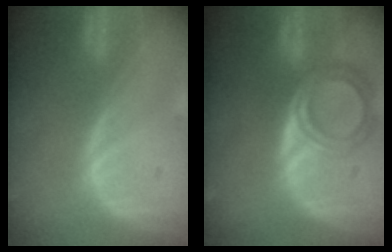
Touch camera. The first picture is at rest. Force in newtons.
{"total": 6.5, "press": 5.8, "slide": 2.9}